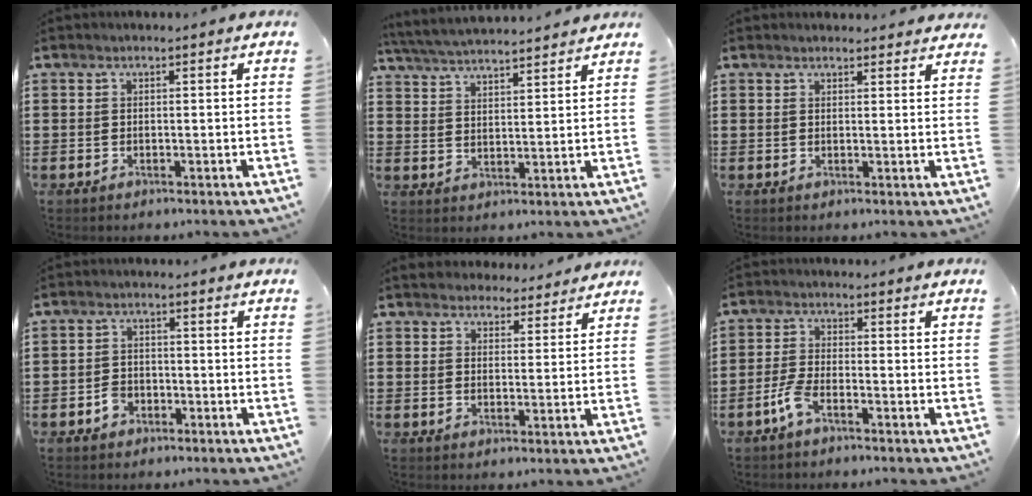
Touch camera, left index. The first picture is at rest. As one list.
[{"total": 4.7, "force": [4.6, -0.1, 1.0], "torque": [-0.037, -0.023, 0.080]}, {"total": 1.8, "force": [1.7, 0.3, 0.2], "torque": [-0.008, 0.001, 0.034]}, {"total": 2.5, "force": [-1.4, 1.8, 1.0], "torque": [-0.021, 0.003, -0.029]}, {"total": 3.8, "force": [3.6, 1.2, 0.2], "torque": [-0.017, -0.006, 0.069]}, {"total": 4.1, "force": [-2.2, 1.1, 3.2], "torque": [-0.081, -0.001, -0.048]}]